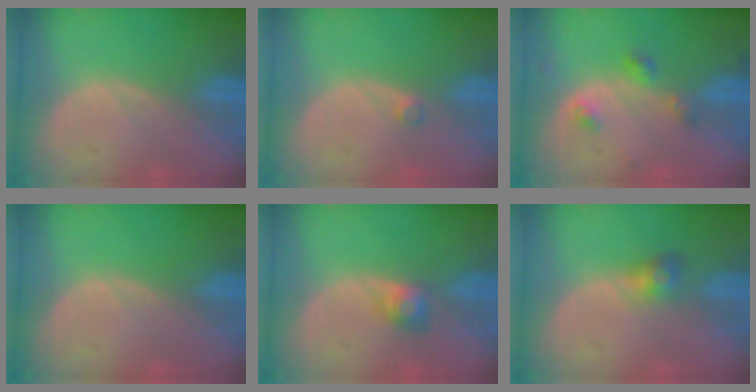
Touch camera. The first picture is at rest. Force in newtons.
{"total": 1.1, "press": 1.0, "slide": 0.6}
{"total": 3.4, "press": 3.4, "slide": 0.5}
{"total": 0.0}
{"total": 2.8, "press": 2.6, "slide": 1.1}
{"total": 2.8, "press": 2.6, "slide": 0.9}